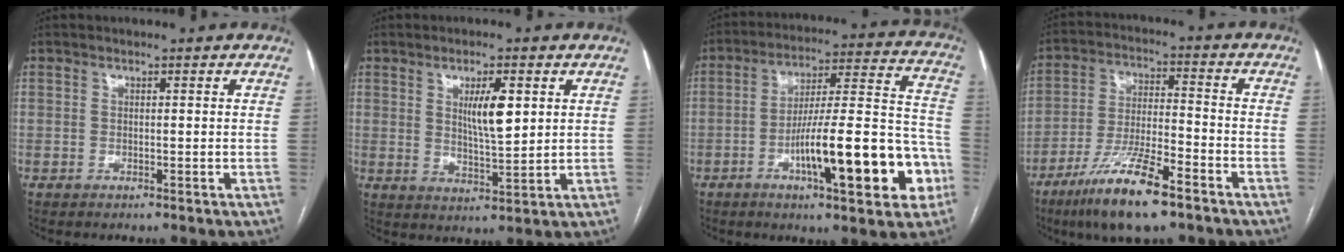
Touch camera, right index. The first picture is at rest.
{"total": 6.4, "force": [2.0, 1.5, 5.9], "torque": [-0.100, -0.004, 0.036]}
{"total": 19.7, "force": [-7.3, 3.5, 18.0], "torque": [-0.241, 0.024, -0.099]}
{"total": 13.4, "force": [-8.6, 2.2, 10.0], "torque": [-0.195, -0.021, -0.153]}